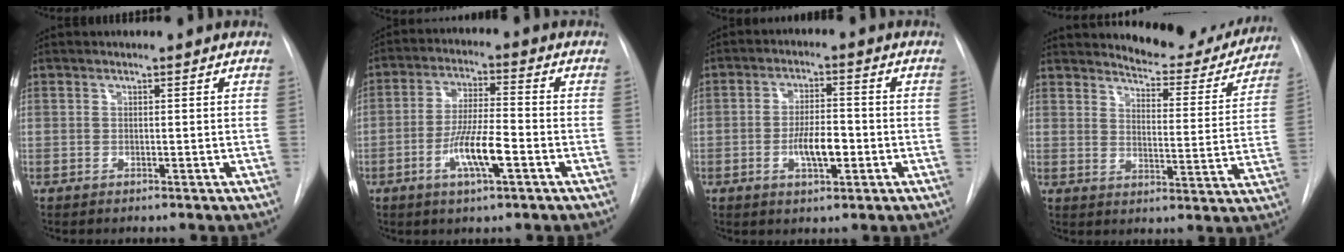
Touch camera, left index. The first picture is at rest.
{"total": 8.5, "force": [-3.3, 1.3, 7.8], "torque": [-0.151, -0.004, -0.060]}
{"total": 6.0, "force": [-1.7, 2.0, 5.4], "torque": [-0.099, 0.003, -0.028]}
{"total": 14.2, "force": [13.5, 3.2, 3.0], "torque": [-0.020, -0.037, 0.161]}